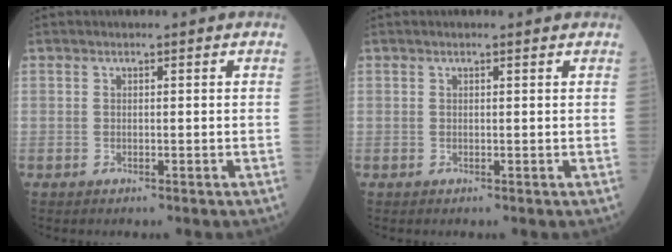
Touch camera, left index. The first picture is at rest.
{"total": 1.4, "force": [1.2, 0.0, 0.7], "torque": [-0.012, 0.010, 0.017]}